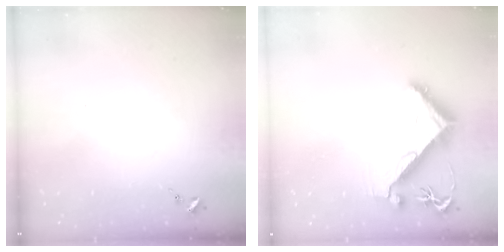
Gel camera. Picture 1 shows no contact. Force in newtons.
{"total": 8.5, "press": 8.4, "slide": 1.4}